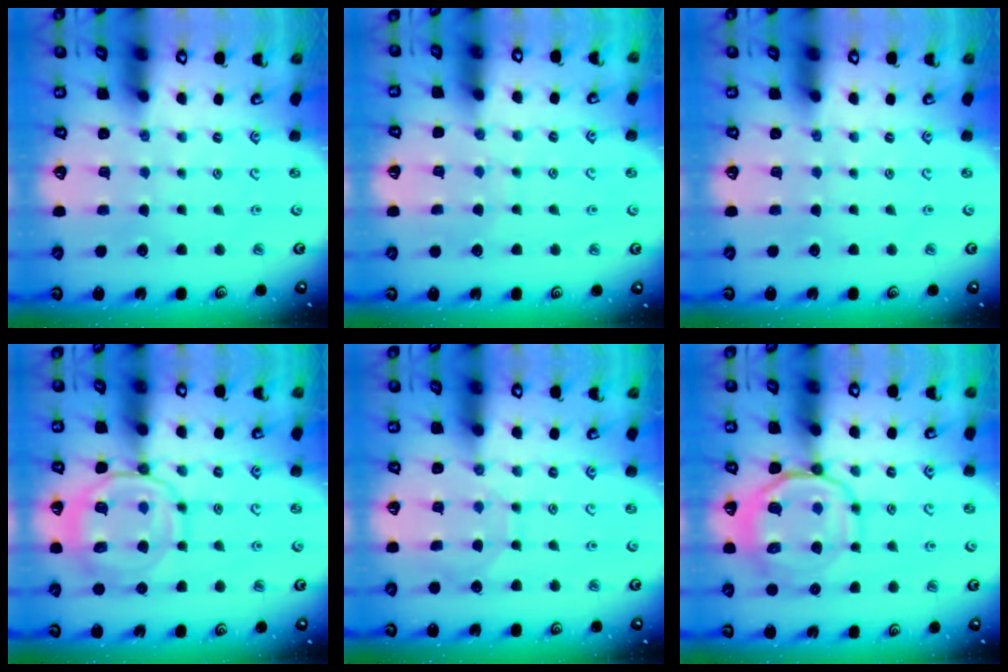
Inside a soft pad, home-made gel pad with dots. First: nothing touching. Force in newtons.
{"total": 5.4, "press": 5.3, "slide": 0.6}
{"total": 0.0}
{"total": 12.8, "press": 12.7, "slide": 1.6}
{"total": 7.8, "press": 7.8, "slide": 0.6}
{"total": 12.0, "press": 11.9, "slide": 1.8}